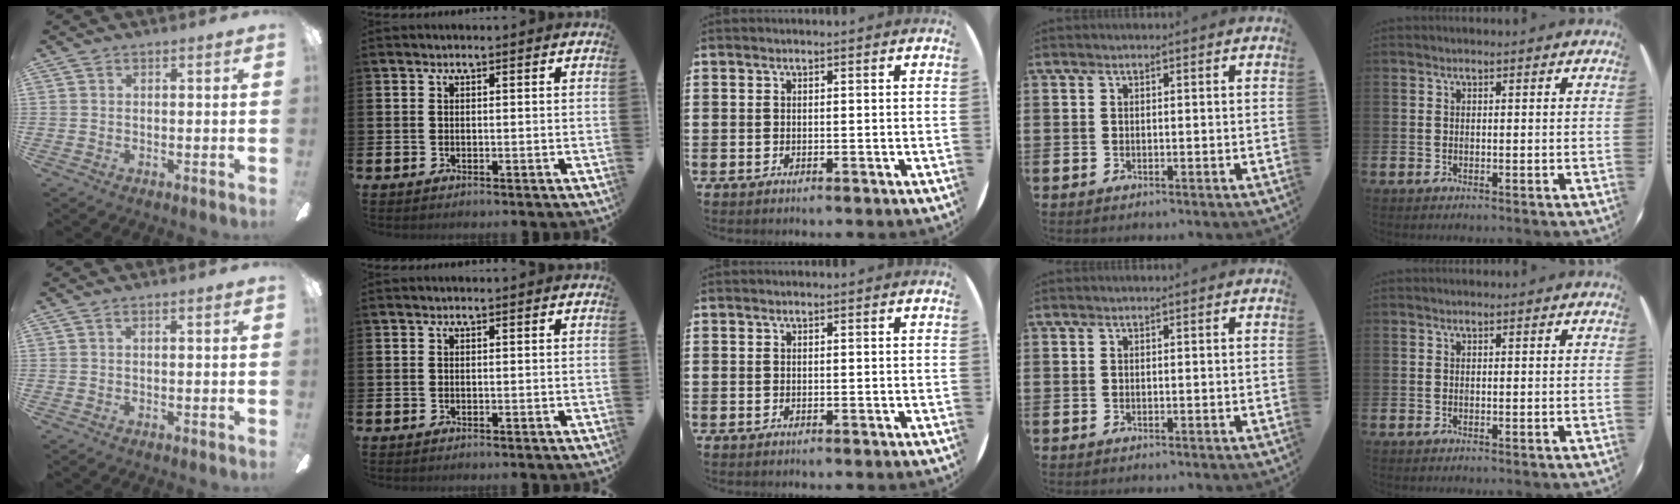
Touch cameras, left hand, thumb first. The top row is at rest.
{}